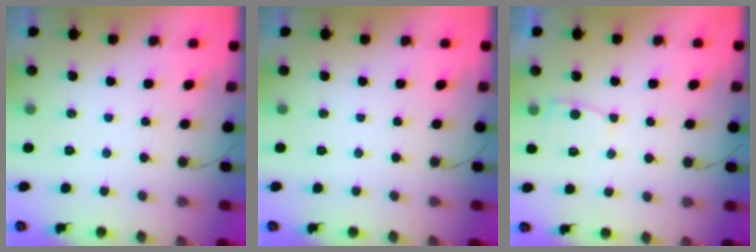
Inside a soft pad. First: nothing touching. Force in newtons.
{"total": 0.0}
{"total": 5.0, "press": 5.0, "slide": 0.6}